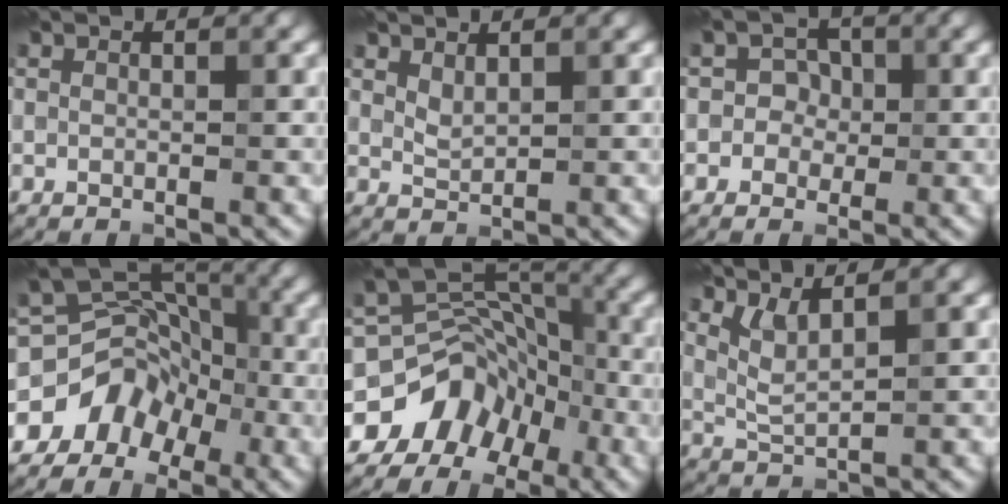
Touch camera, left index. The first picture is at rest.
{"total": 1.2, "force": [1.1, 0.4, 0.3], "torque": [-0.011, 0.005, 0.025]}
{"total": 2.4, "force": [-0.2, 2.3, 0.4], "torque": [0.016, 0.010, -0.021]}
{"total": 5.4, "force": [-3.1, 4.2, 1.5], "torque": [-0.012, 0.010, -0.060]}
{"total": 8.1, "force": [-5.0, 6.1, 2.0], "torque": [-0.010, 0.032, -0.083]}
{"total": 2.3, "force": [1.9, 0.3, 1.4], "torque": [-0.033, 0.000, 0.042]}